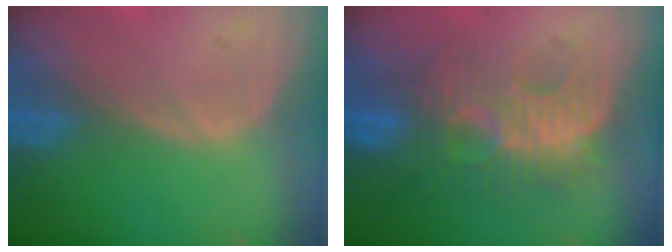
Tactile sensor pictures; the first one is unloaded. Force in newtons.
{"total": 9.0, "press": 8.9, "slide": 1.7}